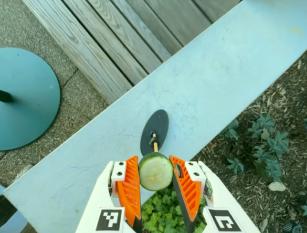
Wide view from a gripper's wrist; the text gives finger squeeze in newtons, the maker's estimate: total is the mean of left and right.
{"total": 9.3, "left": 9.6, "right": 9.0}